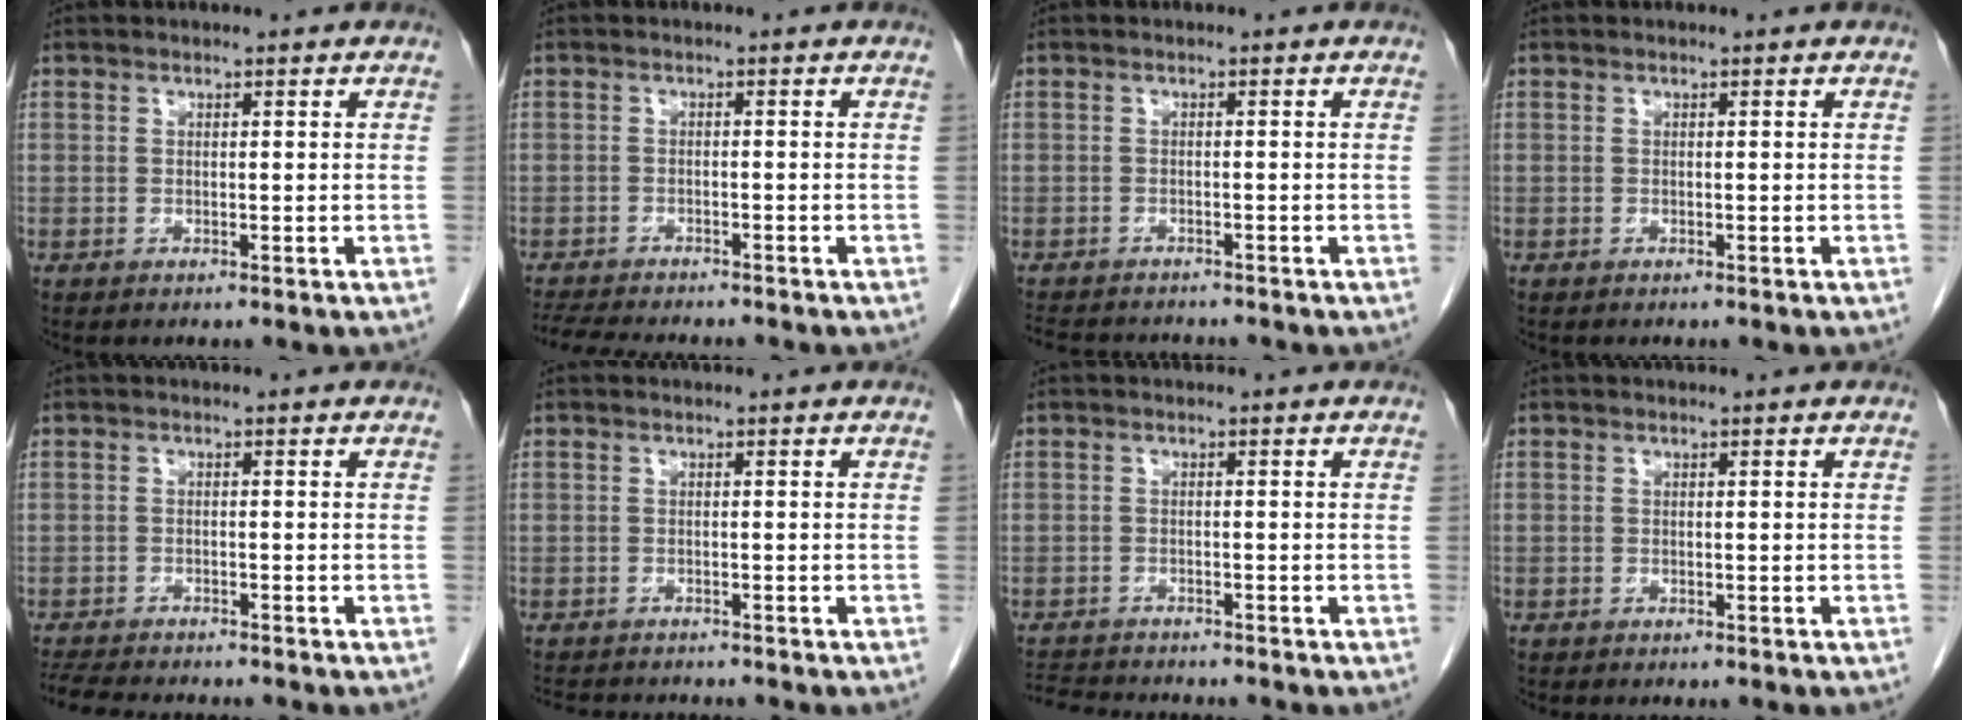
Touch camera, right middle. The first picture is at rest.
{"total": 9.4, "force": [-8.5, 1.4, 3.9], "torque": [-0.064, -0.011, -0.125]}
{"total": 6.6, "force": [-6.2, 1.4, 1.8], "torque": [-0.028, -0.006, -0.092]}
{"total": 0.0}
{"total": 7.4, "force": [-6.8, 0.9, 2.8], "torque": [-0.046, -0.013, -0.109]}
{"total": 5.5, "force": [-5.2, 1.0, 1.5], "torque": [-0.022, -0.006, -0.078]}
{"total": 6.4, "force": [-6.1, 0.7, 1.7], "torque": [-0.029, -0.008, -0.098]}
{"total": 0.0}